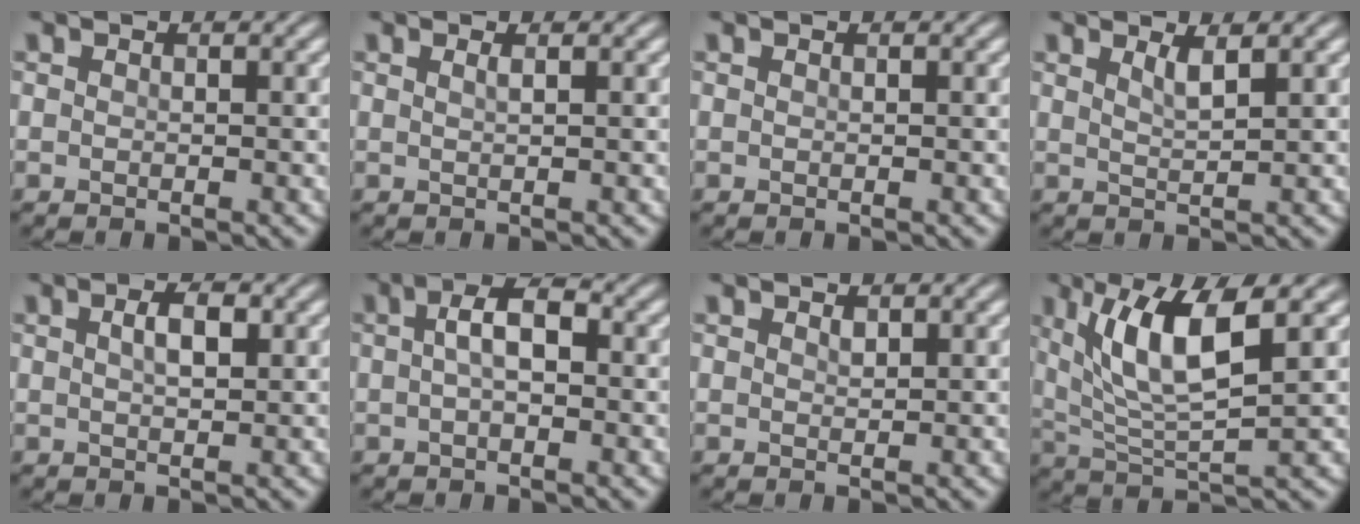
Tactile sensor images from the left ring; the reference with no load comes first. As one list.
[{"total": 1.0, "force": [0.5, 0.4, 0.8], "torque": [-0.007, 0.002, 0.003]}, {"total": 0.0}, {"total": 1.8, "force": [1.0, 0.5, 1.4], "torque": [-0.020, 0.000, 0.016]}, {"total": 2.5, "force": [0.8, 1.0, 2.2], "torque": [-0.041, 0.004, 0.014]}, {"total": 3.7, "force": [0.3, 1.6, 3.3], "torque": [-0.060, 0.007, 0.000]}, {"total": 0.7, "force": [0.5, 0.3, 0.4], "torque": [-0.010, -0.002, 0.011]}, {"total": 7.5, "force": [2.8, 2.0, 6.6], "torque": [-0.127, -0.005, 0.057]}]